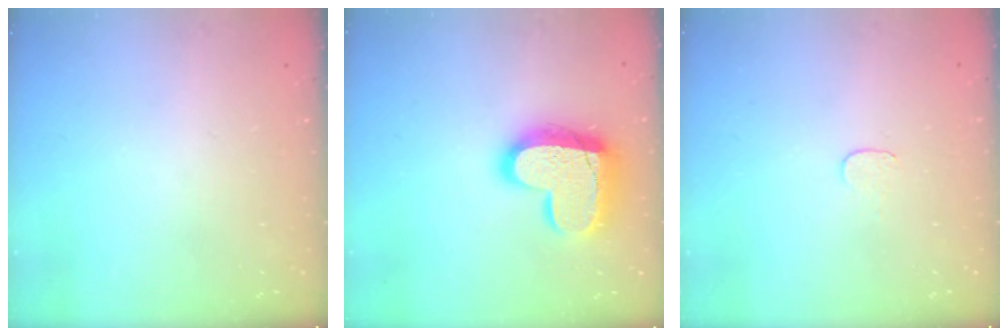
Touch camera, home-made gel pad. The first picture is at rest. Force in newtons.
{"total": 17.6, "press": 17.6, "slide": 1.5}
{"total": 3.7, "press": 3.7, "slide": 0.4}